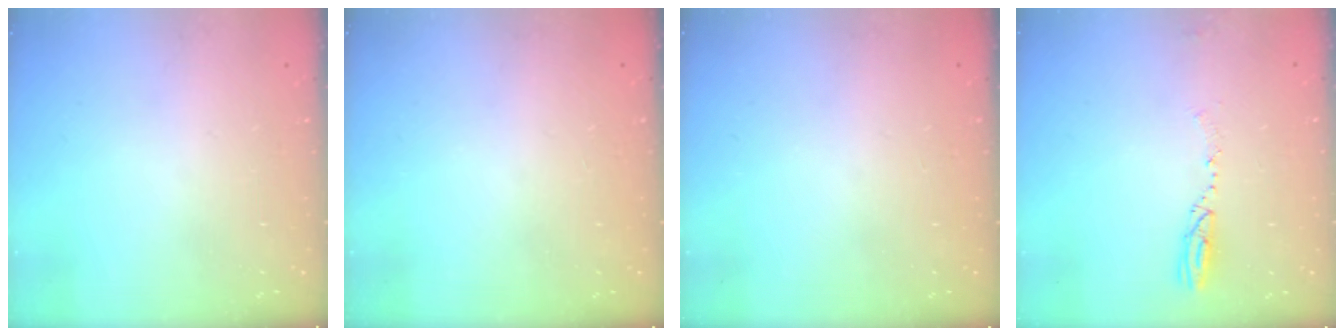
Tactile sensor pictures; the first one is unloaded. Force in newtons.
{"total": 0.0}
{"total": 0.0}
{"total": 3.8, "press": 3.8, "slide": 0.6}